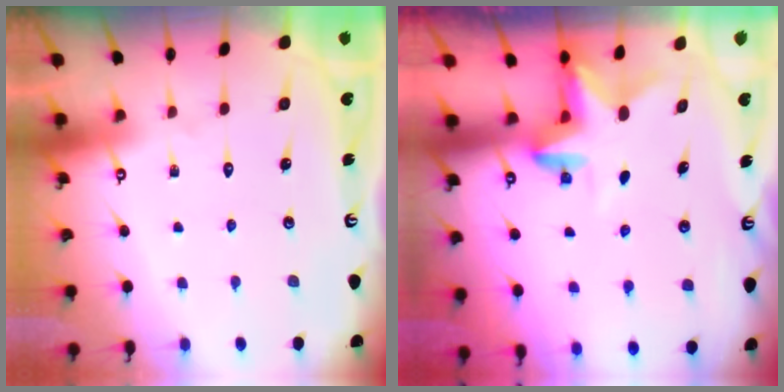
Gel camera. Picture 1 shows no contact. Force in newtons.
{"total": 3.0, "press": 3.0, "slide": 0.3}